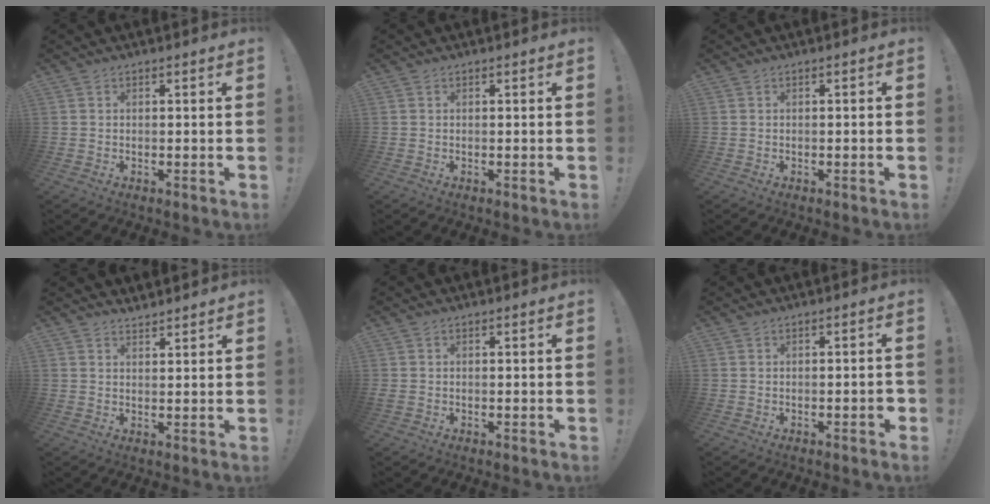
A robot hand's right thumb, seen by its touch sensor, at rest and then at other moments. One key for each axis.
{"total": 0.0}
{"total": 0.7, "fx": -0.5, "fy": -0.3, "fz": 0.5, "tx": -0.009, "ty": 0.000, "tz": -0.009}
{"total": 2.4, "fx": 2.3, "fy": 0.3, "fz": 0.0, "tx": 0.011, "ty": -0.020, "tz": 0.042}
{"total": 0.7, "fx": -0.1, "fy": 0.6, "fz": 0.3, "tx": -0.014, "ty": 0.005, "tz": 0.000}
{"total": 2.3, "fx": -0.9, "fy": 0.6, "fz": 2.0, "tx": -0.030, "ty": 0.005, "tz": -0.014}